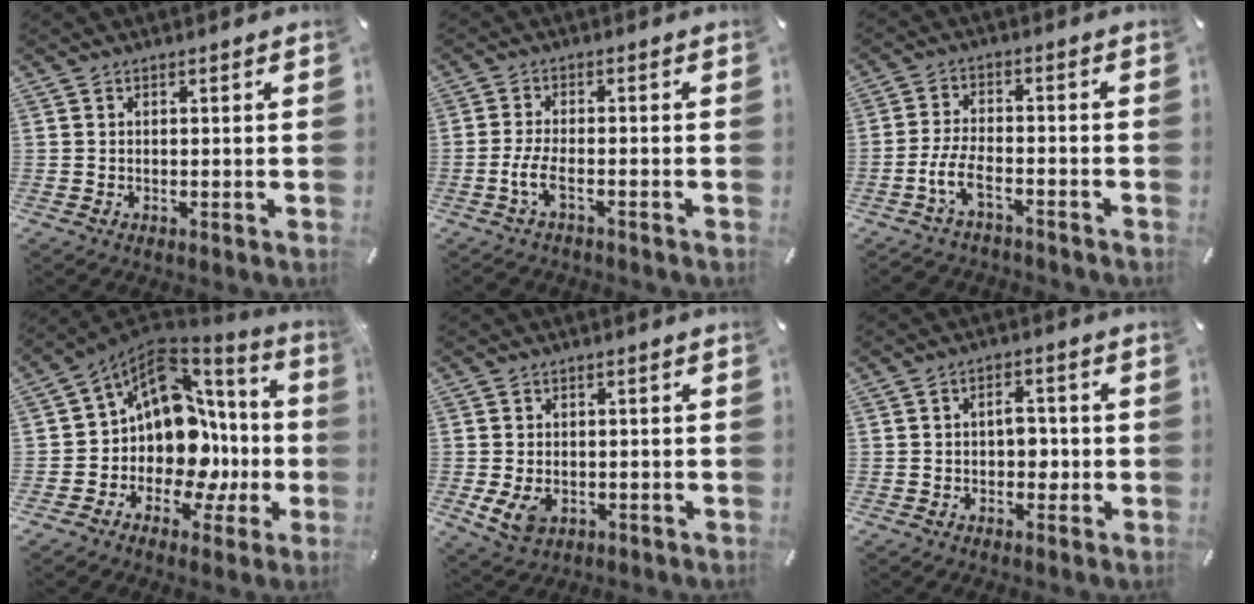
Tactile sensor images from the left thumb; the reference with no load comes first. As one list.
[{"total": 4.8, "force": [-2.2, 1.6, 4.0], "torque": [-0.093, -0.004, -0.044]}, {"total": 7.5, "force": [-4.1, 3.6, 5.2], "torque": [-0.116, 0.009, -0.077]}, {"total": 14.7, "force": [2.7, 11.7, 8.4], "torque": [-0.146, -0.067, 0.055]}, {"total": 4.8, "force": [-1.2, 3.7, 2.8], "torque": [-0.059, -0.002, -0.023]}, {"total": 4.4, "force": [-0.3, 3.0, 3.2], "torque": [-0.044, 0.004, -0.011]}]